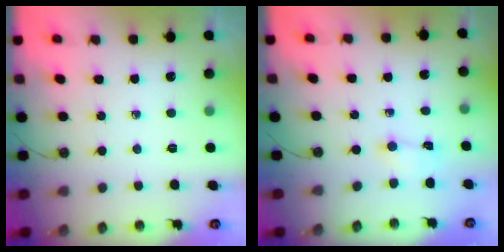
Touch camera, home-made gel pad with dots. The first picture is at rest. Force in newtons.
{"total": 1.2, "press": 1.0, "slide": 0.6}